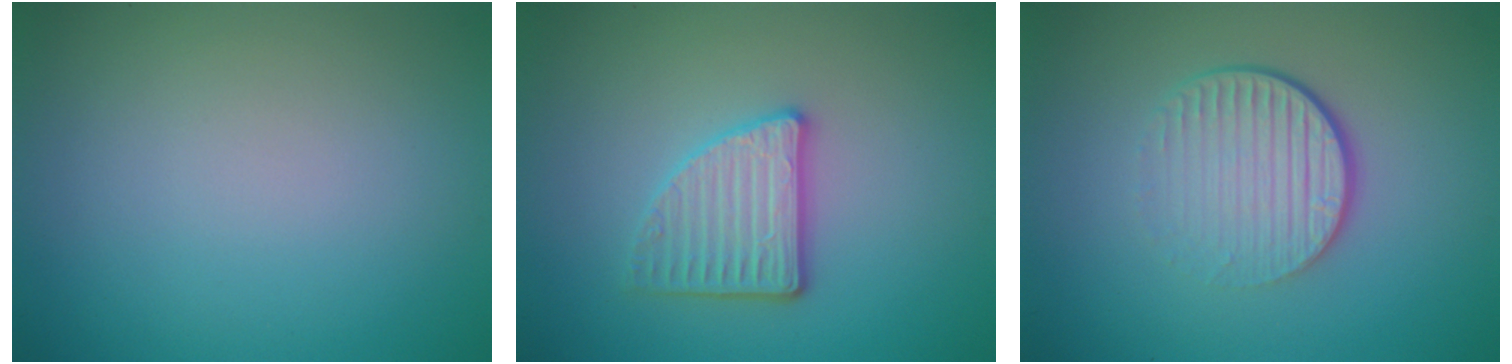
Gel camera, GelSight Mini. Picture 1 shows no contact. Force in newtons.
{"total": 3.3, "press": 3.0, "slide": 1.4}
{"total": 4.6, "press": 2.8, "slide": 3.6}